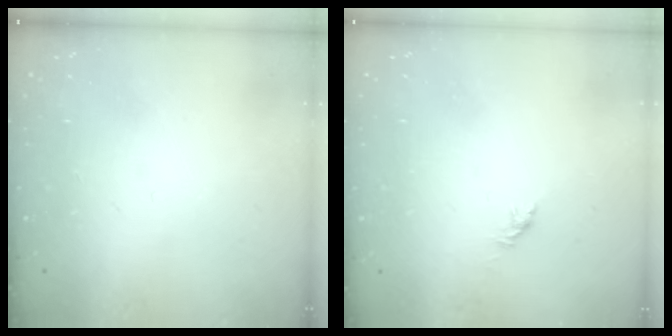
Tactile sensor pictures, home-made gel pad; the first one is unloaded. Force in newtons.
{"total": 0.0}